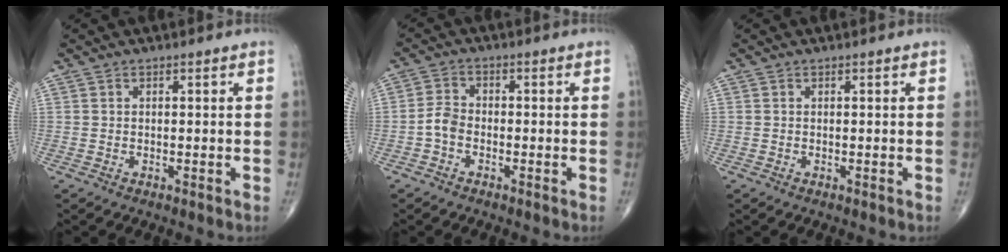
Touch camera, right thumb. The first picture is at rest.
{"total": 3.3, "force": [-1.4, 2.2, 2.1], "torque": [-0.038, 0.015, -0.034]}
{"total": 0.0}